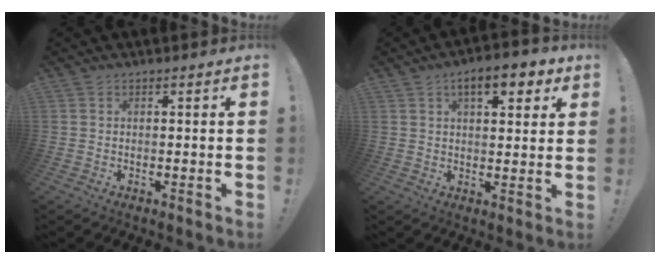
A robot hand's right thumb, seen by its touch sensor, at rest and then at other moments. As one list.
[{"total": 8.8, "force": [4.4, 3.4, 6.8], "torque": [-0.088, -0.009, 0.069]}]